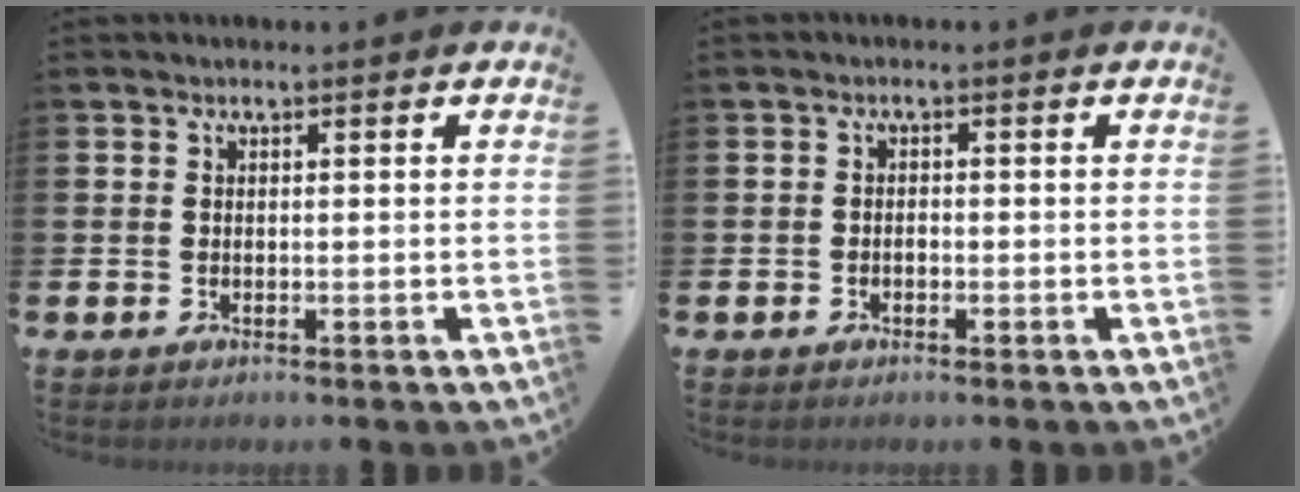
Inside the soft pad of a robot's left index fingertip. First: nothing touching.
{"total": 0.8, "force": [-0.5, 0.5, 0.3], "torque": [-0.001, -0.002, -0.012]}